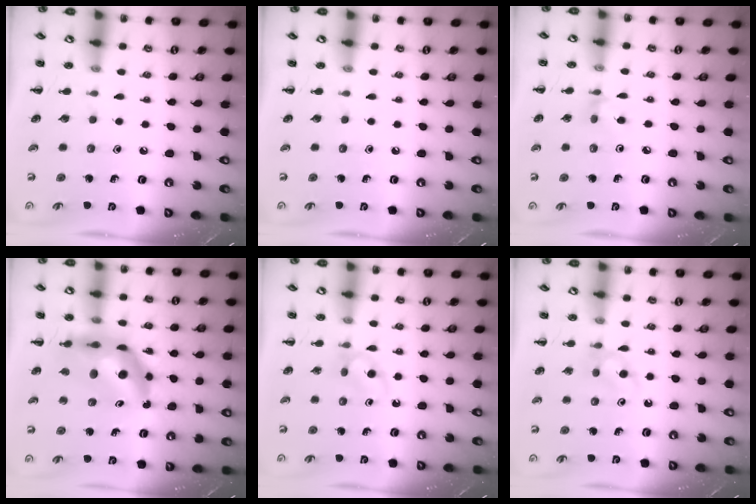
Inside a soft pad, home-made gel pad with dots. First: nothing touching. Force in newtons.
{"total": 0.0}
{"total": 4.0, "press": 3.8, "slide": 1.2}
{"total": 10.3, "press": 9.8, "slide": 3.2}
{"total": 2.7, "press": 2.4, "slide": 1.2}
{"total": 4.2, "press": 3.9, "slide": 1.4}